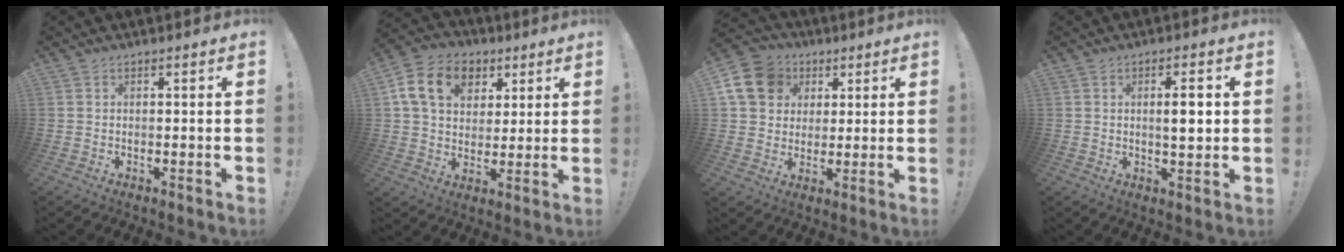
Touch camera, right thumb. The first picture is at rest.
{"total": 15.4, "force": [5.7, 11.5, 8.4], "torque": [-0.126, -0.010, 0.112]}
{"total": 14.2, "force": [4.6, 11.9, 6.1], "torque": [-0.094, -0.012, 0.095]}
{"total": 5.3, "force": [0.6, 1.2, 5.1], "torque": [-0.073, -0.006, 0.003]}